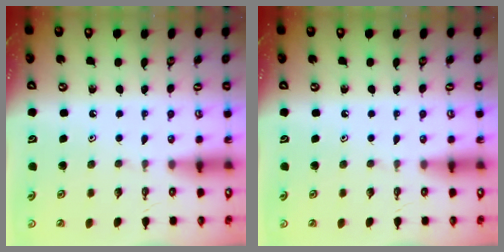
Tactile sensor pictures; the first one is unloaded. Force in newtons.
{"total": 0.0}